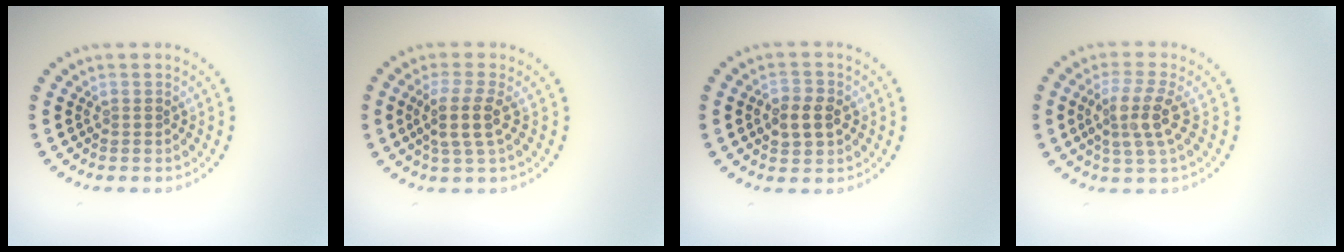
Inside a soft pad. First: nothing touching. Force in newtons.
{"total": 2.8, "press": 2.3, "slide": 1.6}
{"total": 2.9, "press": 2.9, "slide": 0.1}
{"total": 3.4, "press": 2.9, "slide": 1.9}